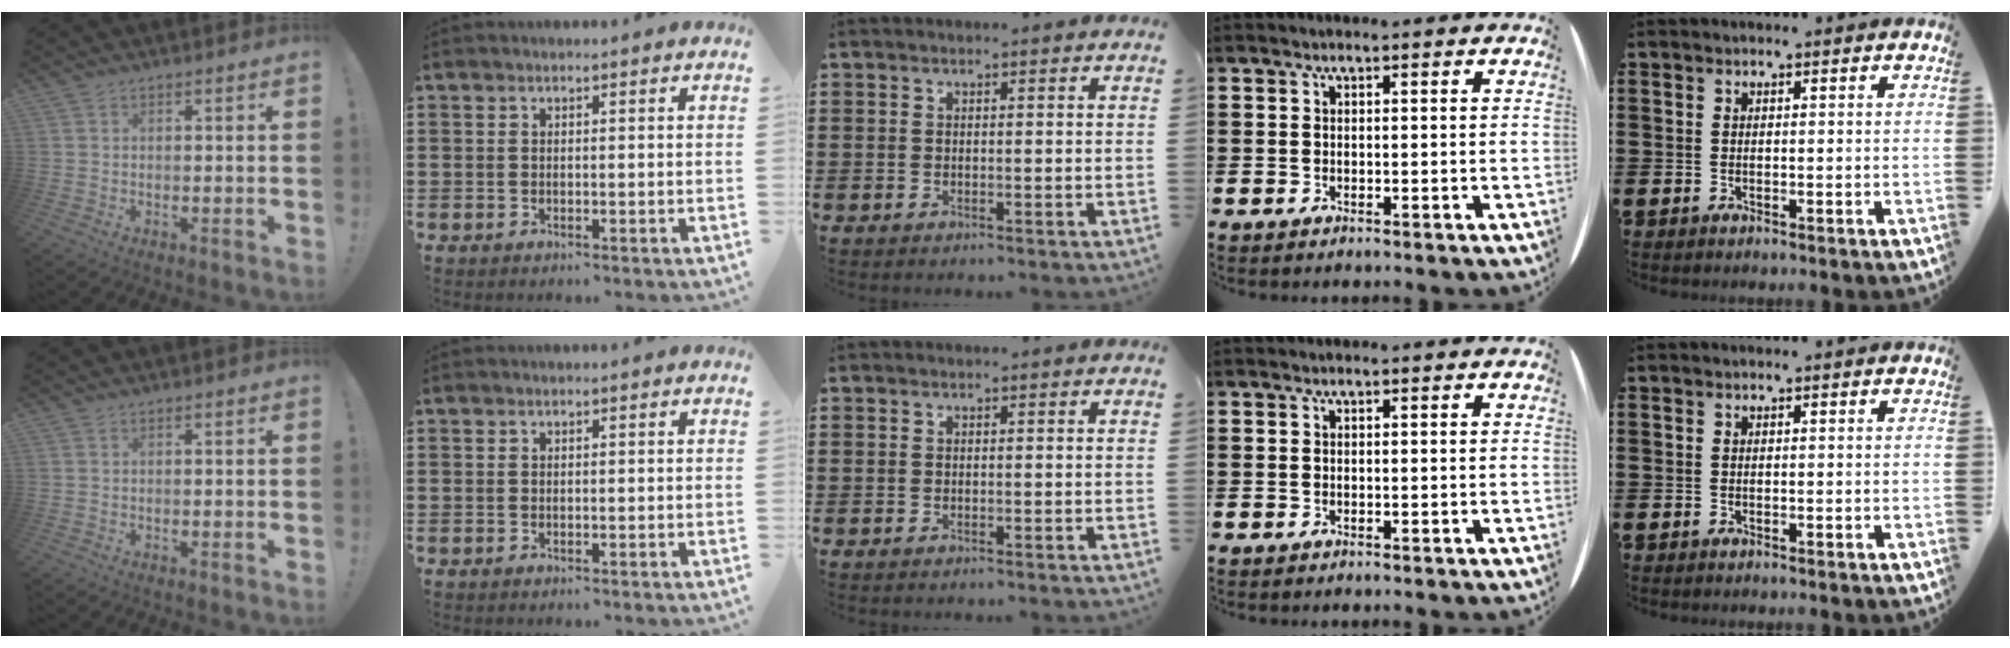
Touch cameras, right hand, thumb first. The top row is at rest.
{}